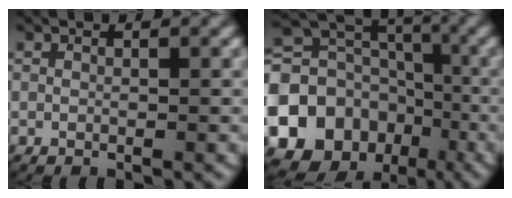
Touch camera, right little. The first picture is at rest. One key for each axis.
{"total": 20.6, "fx": -5.5, "fy": 17.5, "fz": 9.4, "tx": -0.188, "ty": -0.062, "tz": -0.088}